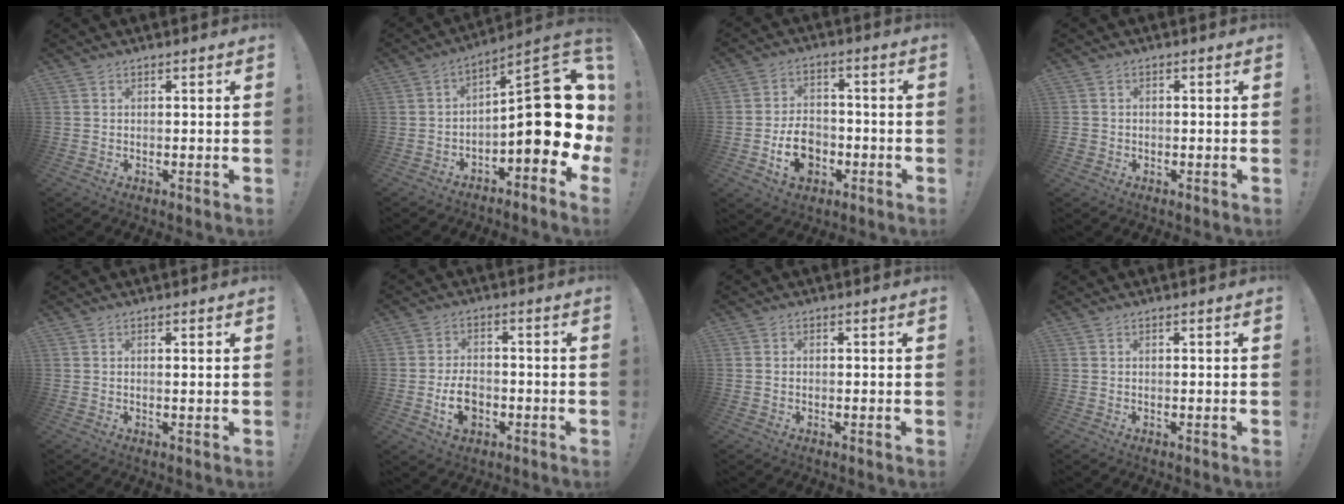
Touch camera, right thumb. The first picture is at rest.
{"total": 19.2, "force": [-1.9, 6.7, 17.9], "torque": [-0.239, 0.009, -0.026]}
{"total": 10.6, "force": [-3.6, 7.9, 6.1], "torque": [-0.089, 0.020, -0.062]}
{"total": 1.9, "force": [-0.8, 1.5, 0.7], "torque": [-0.010, 0.005, -0.015]}
{"total": 1.0, "force": [0.5, -0.2, 0.8], "torque": [0.000, -0.007, 0.004]}
{"total": 7.9, "force": [-2.5, 5.5, 5.1], "torque": [-0.076, 0.007, -0.043]}
{"total": 0.7, "force": [-0.2, 0.6, 0.2], "torque": [-0.003, 0.002, -0.003]}
{"total": 0.0}